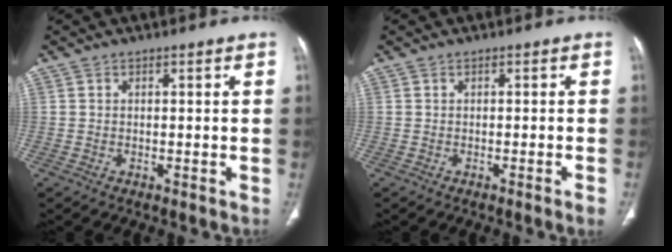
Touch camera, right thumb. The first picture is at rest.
{"total": 1.7, "force": [-1.0, -0.3, 1.4], "torque": [-0.026, -0.001, -0.011]}